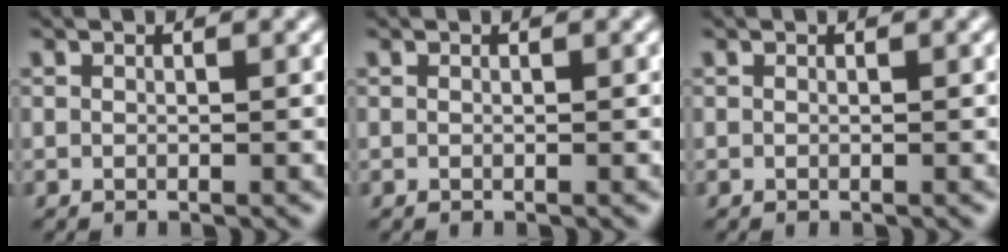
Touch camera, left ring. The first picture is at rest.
{"total": 0.0}
{"total": 0.0}